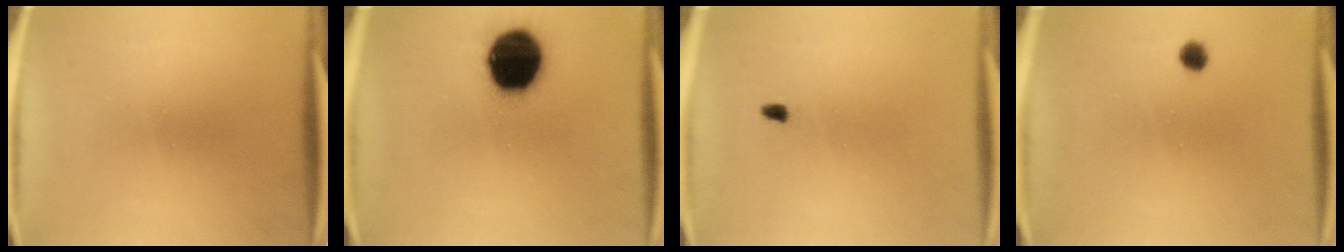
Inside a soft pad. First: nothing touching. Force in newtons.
{"total": 19.5}
{"total": 0.9}
{"total": 1.8}